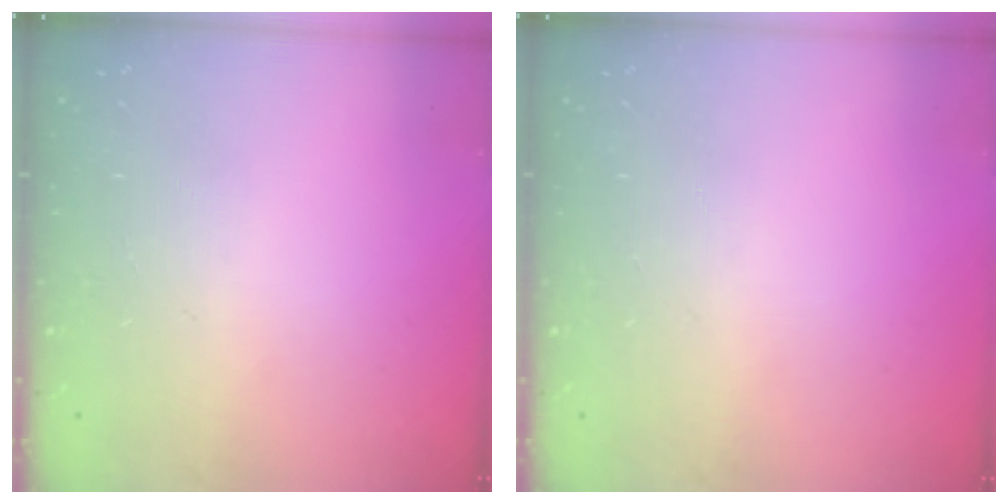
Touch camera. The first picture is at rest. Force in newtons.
{"total": 0.0}